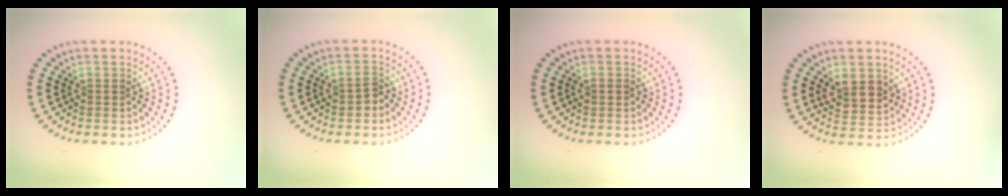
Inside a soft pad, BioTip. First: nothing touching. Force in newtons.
{"total": 1.2, "press": 1.2, "slide": 0.3}
{"total": 0.8, "press": 0.8, "slide": 0.2}
{"total": 2.8, "press": 2.6, "slide": 1.1}